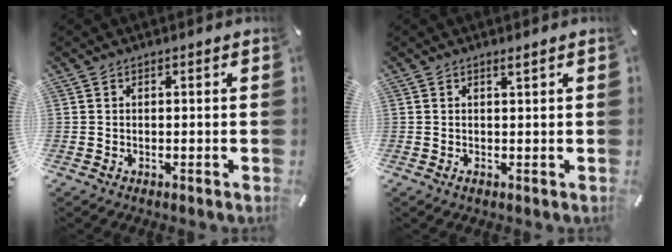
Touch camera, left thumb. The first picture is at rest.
{"total": 1.2, "force": [0.5, 0.1, 1.1], "torque": [-0.022, -0.004, 0.010]}